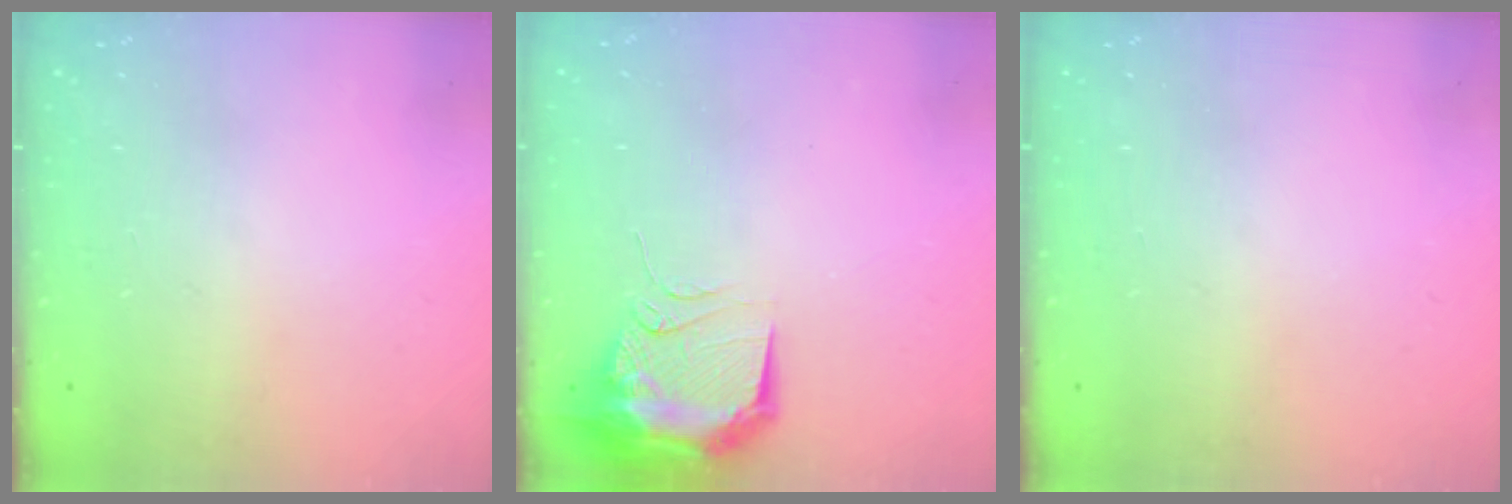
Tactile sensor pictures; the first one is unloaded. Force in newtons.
{"total": 14.7, "press": 10.7, "slide": 10.1}
{"total": 0.0}